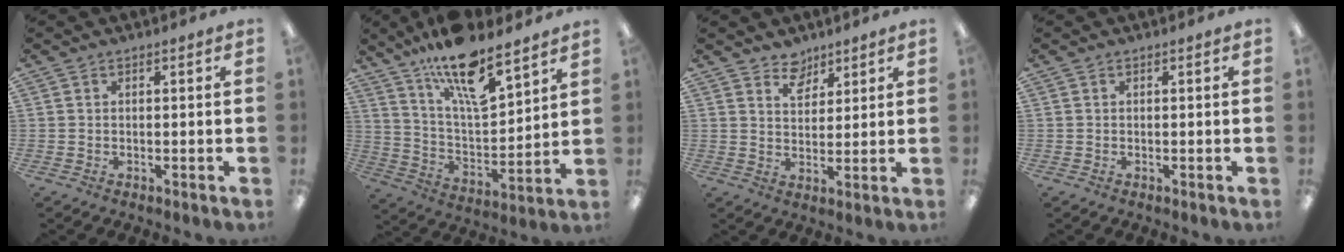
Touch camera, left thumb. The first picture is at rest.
{"total": 17.3, "force": [13.1, 5.3, 10.1], "torque": [-0.171, -0.080, 0.221]}
{"total": 5.6, "force": [4.6, 3.0, 1.0], "torque": [-0.011, -0.026, 0.084]}
{"total": 0.0}